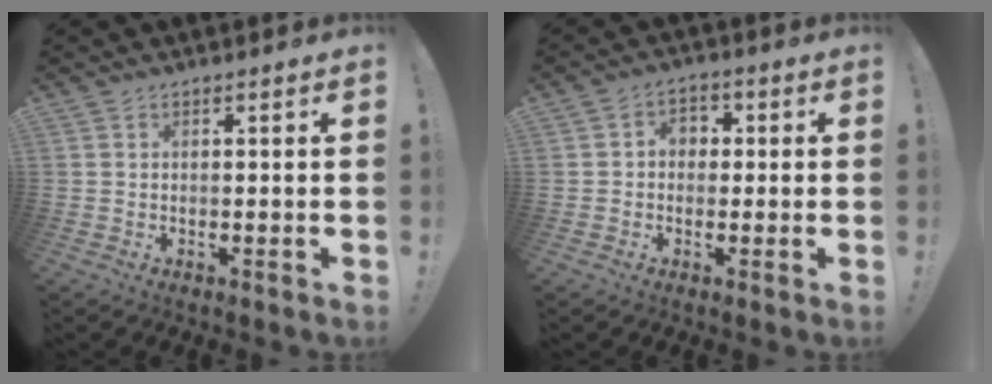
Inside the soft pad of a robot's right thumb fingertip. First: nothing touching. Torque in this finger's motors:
{"motor_torque": [0.57, 0.75, 0.42, -0.29, -0.01]}